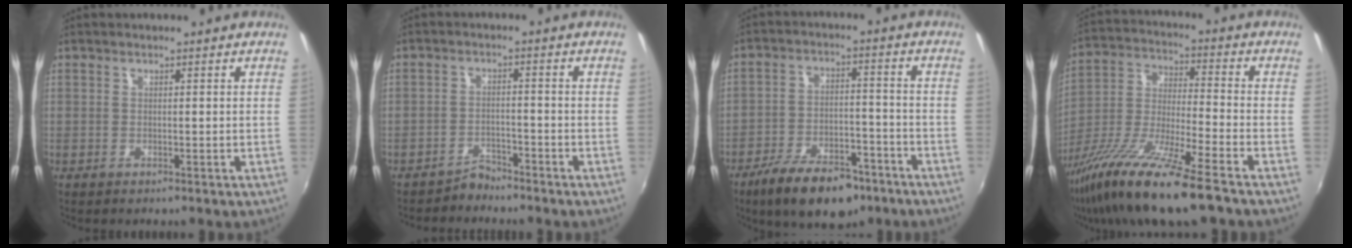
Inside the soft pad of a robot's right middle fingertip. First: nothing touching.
{"total": 3.0, "force": [-2.8, 0.8, -0.1], "torque": [0.000, 0.005, -0.049]}
{"total": 14.6, "force": [-10.3, 6.0, 8.5], "torque": [-0.172, -0.014, -0.161]}
{"total": 18.3, "force": [-12.9, 1.7, 12.9], "torque": [-0.256, -0.035, -0.234]}